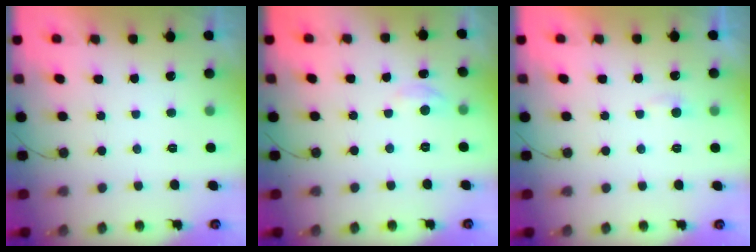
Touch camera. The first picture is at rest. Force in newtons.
{"total": 4.0, "press": 3.9, "slide": 0.6}
{"total": 3.4, "press": 3.4, "slide": 0.4}